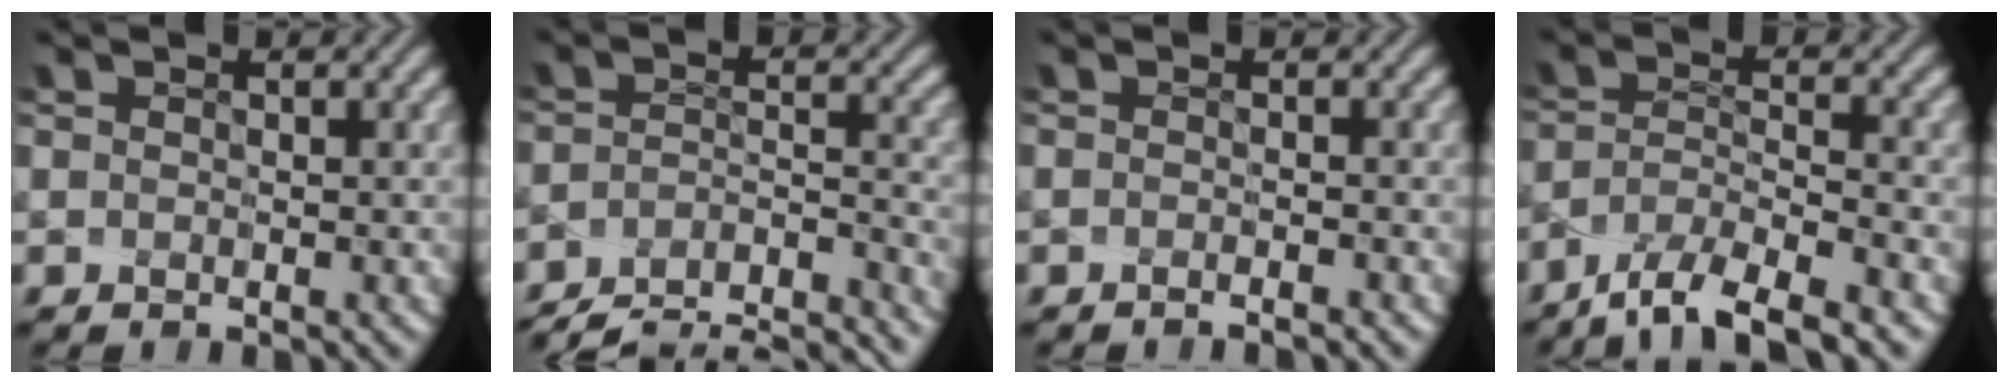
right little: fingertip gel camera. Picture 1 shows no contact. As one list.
[{"total": 11.3, "force": [-9.9, 3.8, 4.0], "torque": [-0.057, 0.009, -0.118]}, {"total": 0.8, "force": [-0.6, -0.3, 0.5], "torque": [-0.006, -0.002, -0.011]}, {"total": 7.4, "force": [-5.8, 1.8, 4.2], "torque": [-0.068, -0.001, -0.107]}]